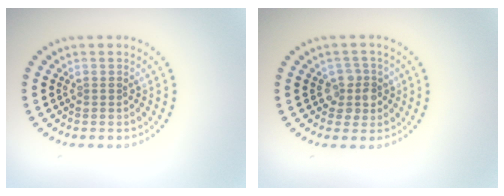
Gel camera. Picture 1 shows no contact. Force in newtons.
{"total": 2.2, "press": 2.0, "slide": 0.9}